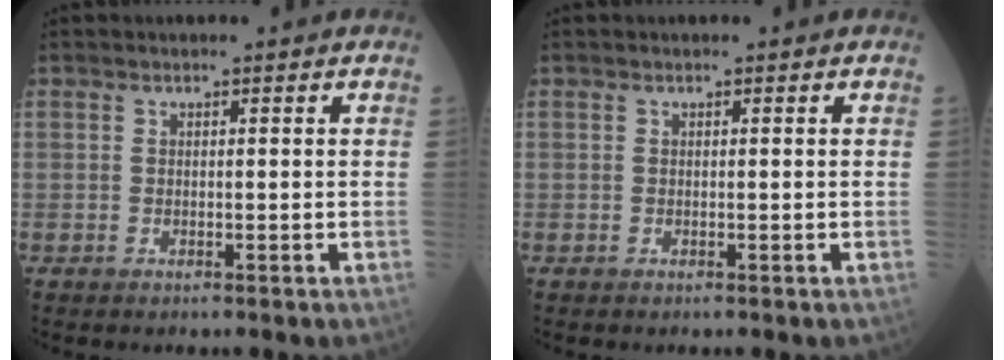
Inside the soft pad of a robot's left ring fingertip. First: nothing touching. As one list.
[{"total": 0.0}]